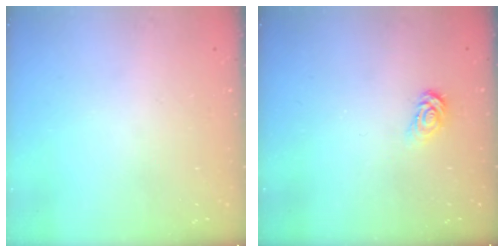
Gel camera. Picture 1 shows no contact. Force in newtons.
{"total": 3.1, "press": 3.1, "slide": 0.3}